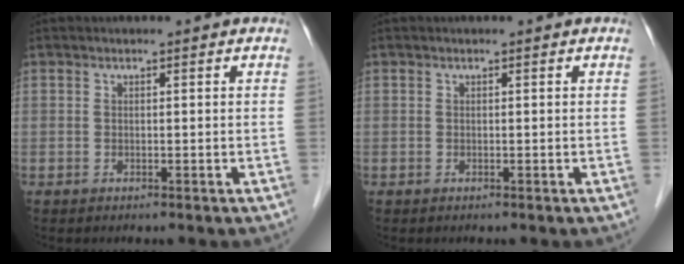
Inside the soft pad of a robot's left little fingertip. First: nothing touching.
{"total": 0.0}